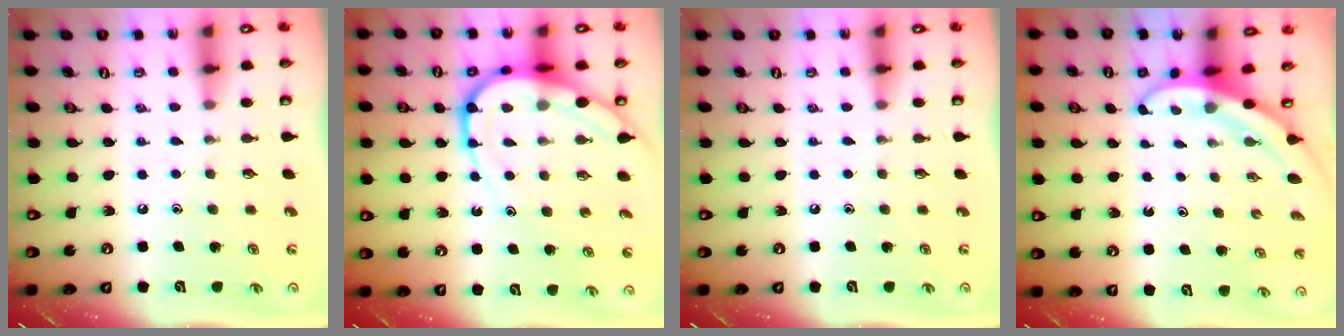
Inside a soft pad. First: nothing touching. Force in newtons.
{"total": 12.3, "press": 12.2, "slide": 1.2}
{"total": 0.0}
{"total": 3.1, "press": 3.1, "slide": 0.0}